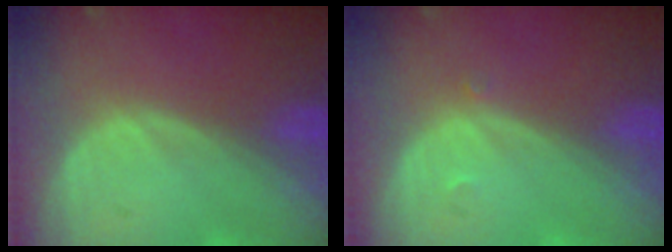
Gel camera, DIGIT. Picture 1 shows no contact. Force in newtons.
{"total": 0.7, "press": 0.5, "slide": 0.5}